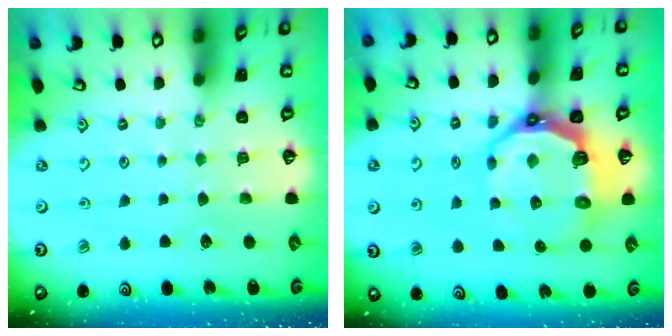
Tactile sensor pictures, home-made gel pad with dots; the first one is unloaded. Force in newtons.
{"total": 11.4, "press": 10.1, "slide": 5.4}